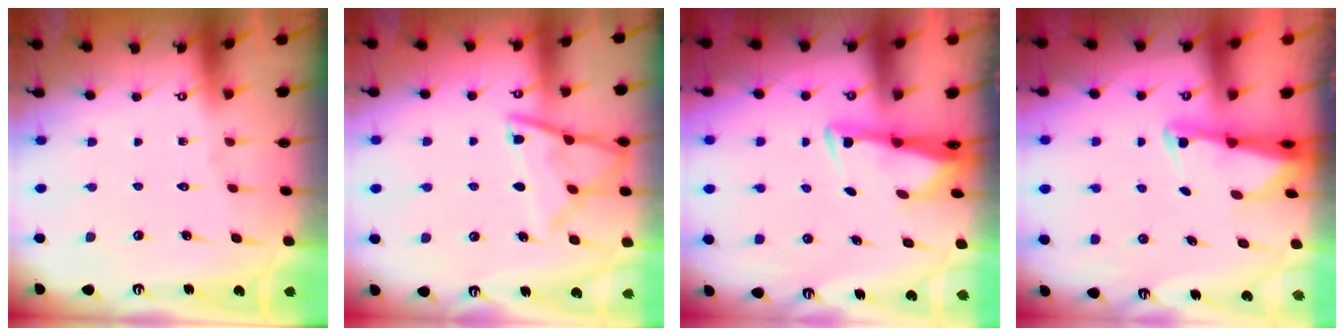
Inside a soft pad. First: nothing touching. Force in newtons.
{"total": 12.1, "press": 12.0, "slide": 1.1}
{"total": 2.9, "press": 2.8, "slide": 0.9}
{"total": 2.6, "press": 2.6, "slide": 0.5}